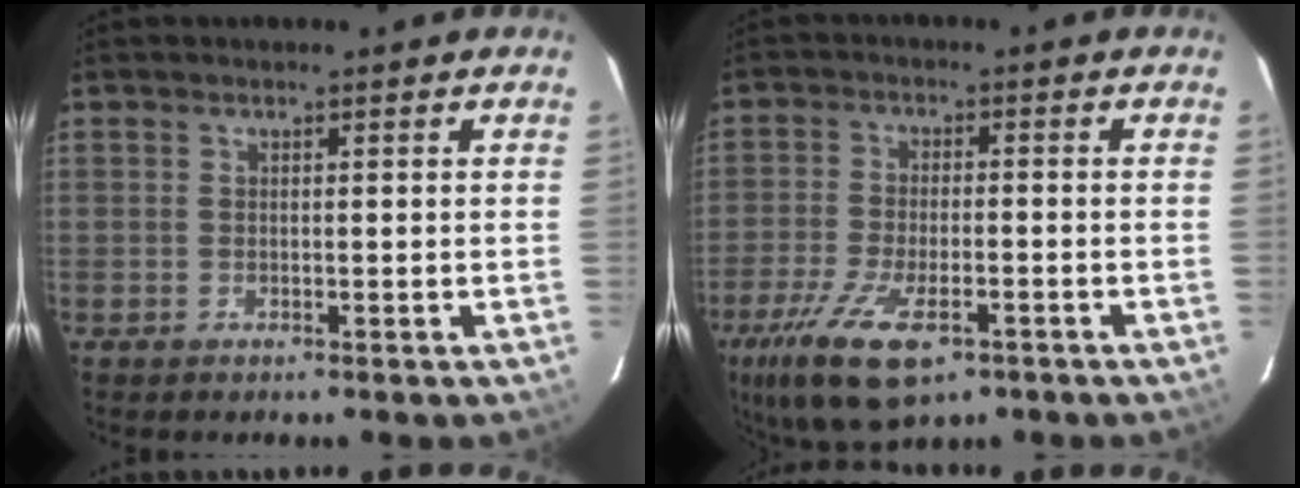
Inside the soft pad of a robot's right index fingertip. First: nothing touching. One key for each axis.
{"total": 15.0, "fx": -8.7, "fy": 6.0, "fz": 10.6, "tx": -0.236, "ty": -0.045, "tz": -0.153}